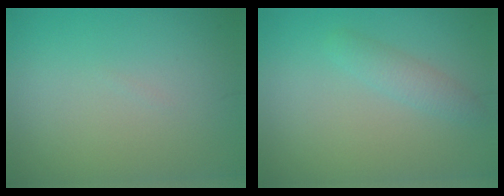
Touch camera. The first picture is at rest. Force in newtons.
{"total": 1.8, "press": 1.8, "slide": 0.1}